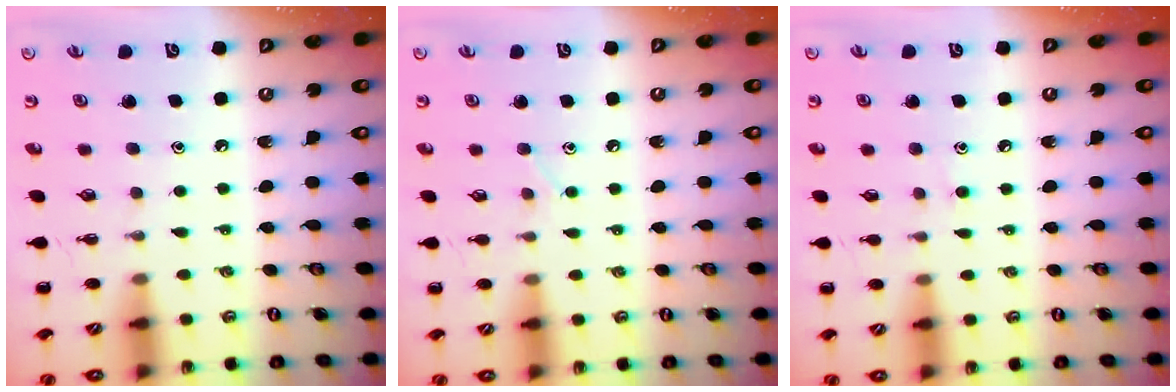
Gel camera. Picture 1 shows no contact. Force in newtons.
{"total": 4.2, "press": 4.0, "slide": 1.3}
{"total": 5.4, "press": 5.0, "slide": 2.0}